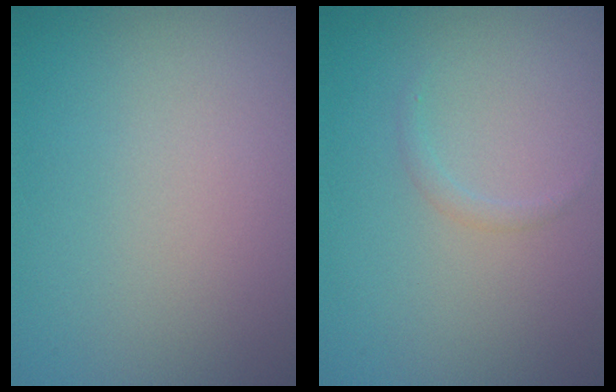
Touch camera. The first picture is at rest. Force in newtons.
{"total": 0.7, "press": 0.7, "slide": 0.1}